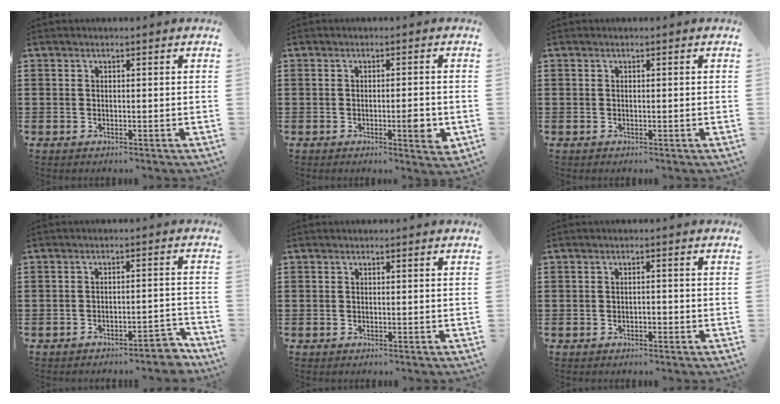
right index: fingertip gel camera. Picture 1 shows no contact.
{"total": 4.3, "force": [-1.3, 0.8, 4.0], "torque": [-0.054, -0.005, -0.023]}
{"total": 0.0}
{"total": 3.4, "force": [-3.1, 0.4, 1.4], "torque": [-0.025, 0.003, -0.062]}
{"total": 0.0}
{"total": 1.1, "force": [-0.8, 0.5, 0.5], "torque": [-0.014, -0.003, -0.016]}